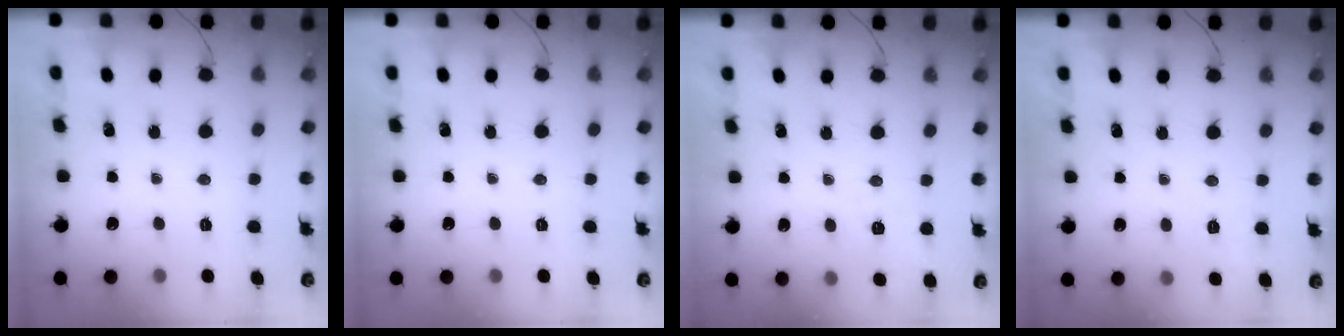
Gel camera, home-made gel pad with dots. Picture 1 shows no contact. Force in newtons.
{"total": 0.0}
{"total": 2.4, "press": 1.0, "slide": 2.2}
{"total": 2.0, "press": 1.1, "slide": 1.7}